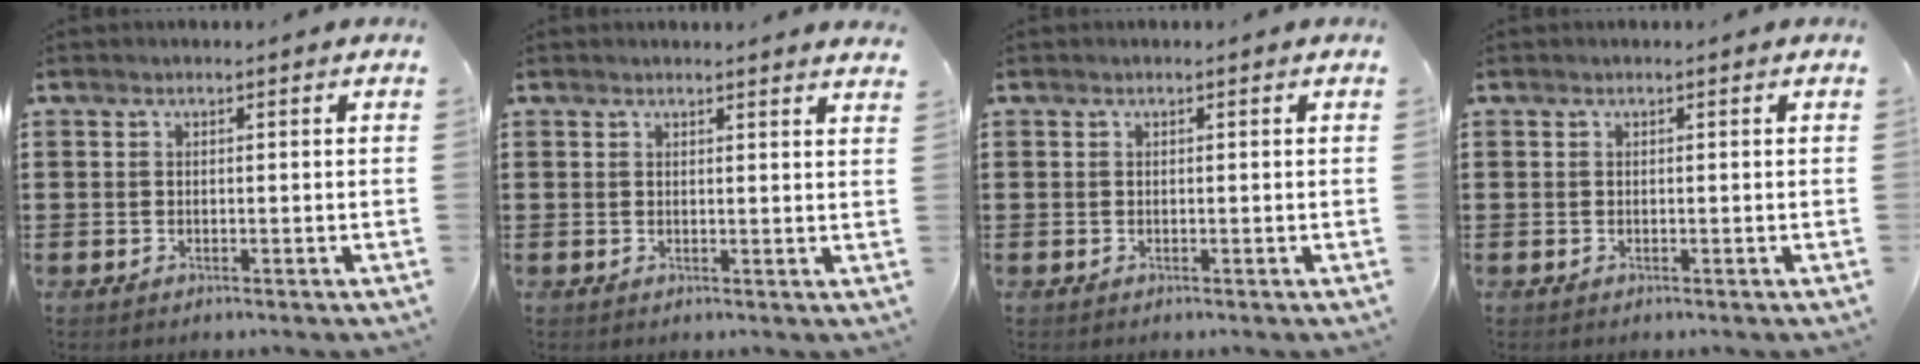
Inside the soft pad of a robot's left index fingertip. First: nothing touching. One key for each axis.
{"total": 1.5, "fx": 1.5, "fy": -0.2, "fz": 0.3, "tx": -0.009, "ty": -0.001, "tz": 0.029}
{"total": 0.0}
{"total": 0.0}